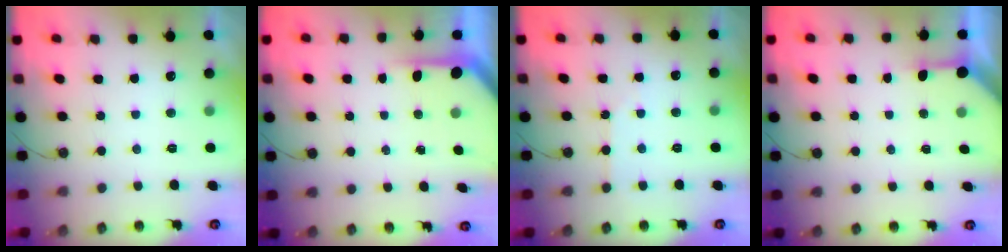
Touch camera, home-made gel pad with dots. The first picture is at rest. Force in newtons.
{"total": 4.3, "press": 4.3, "slide": 0.5}
{"total": 3.1, "press": 3.0, "slide": 0.5}
{"total": 2.7, "press": 2.6, "slide": 0.3}